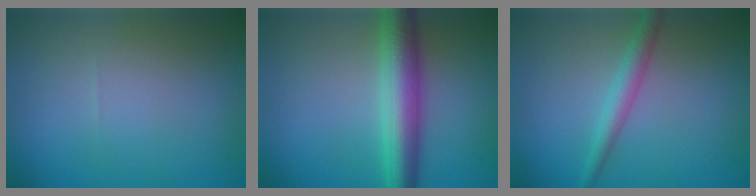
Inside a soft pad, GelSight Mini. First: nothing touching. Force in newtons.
{"total": 6.3, "press": 6.3, "slide": 0.1}
{"total": 2.3, "press": 2.3, "slide": 0.0}